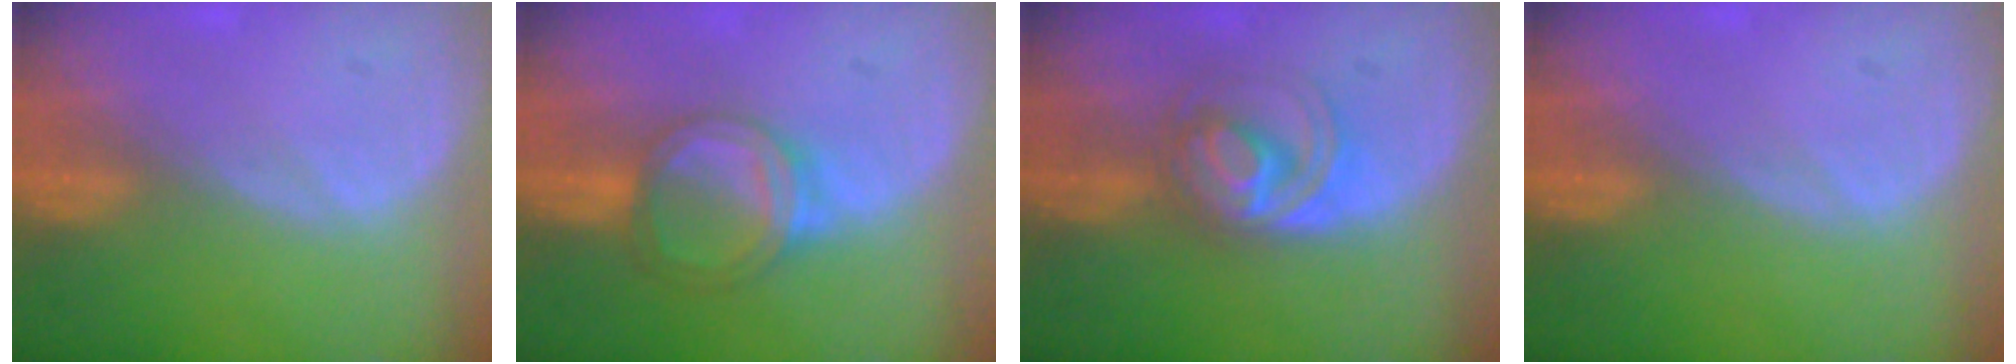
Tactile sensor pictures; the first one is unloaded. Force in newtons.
{"total": 5.4, "press": 5.1, "slide": 1.7}
{"total": 5.8, "press": 5.4, "slide": 2.0}
{"total": 0.0}